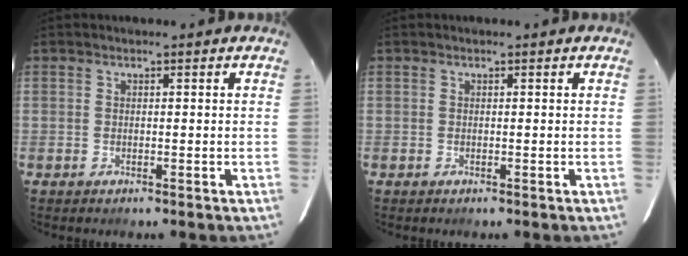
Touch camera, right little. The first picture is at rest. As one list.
[{"total": 0.0}]